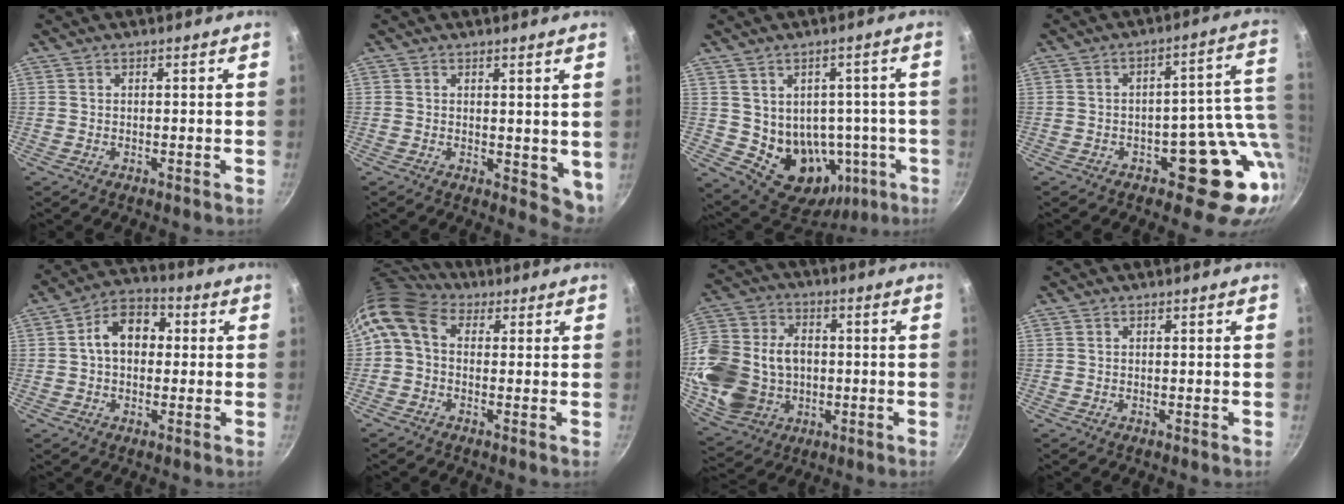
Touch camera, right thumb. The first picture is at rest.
{"total": 5.4, "force": [1.6, 3.1, 4.1], "torque": [-0.043, -0.017, 0.025]}
{"total": 14.6, "force": [-2.1, 11.9, 8.1], "torque": [-0.064, 0.012, -0.001]}
{"total": 14.0, "force": [-1.5, 8.5, 11.0], "torque": [-0.058, 0.016, -0.011]}
{"total": 9.7, "force": [1.0, 7.0, 6.7], "torque": [-0.069, 0.026, 0.000]}
{"total": 8.7, "force": [2.0, 6.4, 5.6], "torque": [-0.107, 0.023, 0.018]}
{"total": 21.2, "force": [-1.7, 16.5, 13.1], "torque": [-0.262, 0.027, -0.016]}
{"total": 0.0}